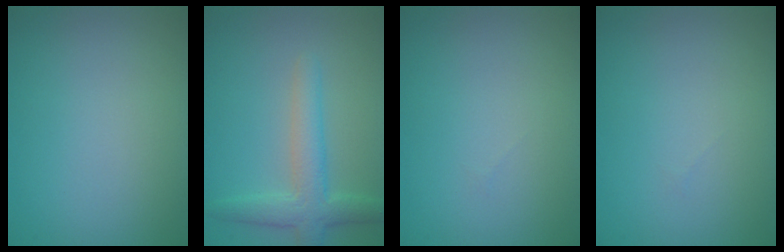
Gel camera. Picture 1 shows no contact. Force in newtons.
{"total": 3.7, "press": 3.7, "slide": 0.3}
{"total": 0.0}
{"total": 0.0}